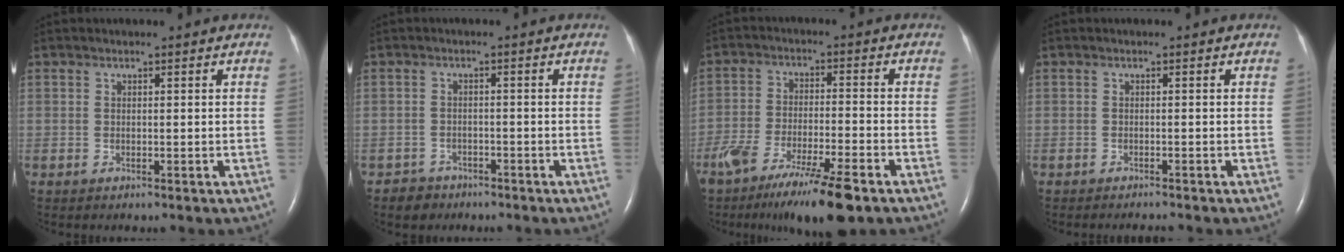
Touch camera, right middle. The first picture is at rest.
{"total": 2.7, "force": [-2.0, 1.8, -0.2], "torque": [-0.008, 0.007, -0.031]}
{"total": 14.2, "force": [-9.7, 1.4, 10.2], "torque": [-0.176, -0.039, -0.166]}
{"total": 1.2, "force": [-1.2, -0.2, 0.1], "torque": [-0.004, -0.004, -0.015]}